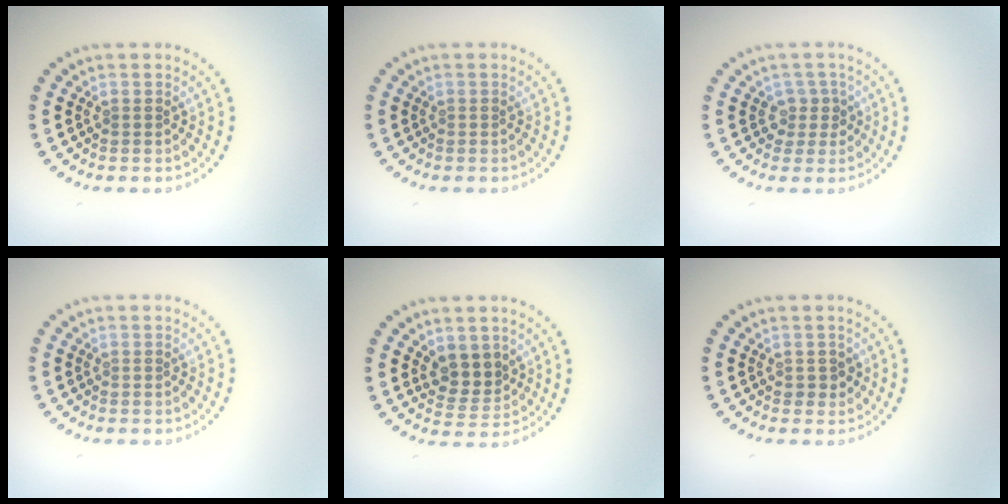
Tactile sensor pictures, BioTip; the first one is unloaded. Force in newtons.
{"total": 0.0}
{"total": 1.9, "press": 1.4, "slide": 1.3}
{"total": 0.0}
{"total": 2.9, "press": 2.6, "slide": 1.3}
{"total": 1.1, "press": 1.0, "slide": 0.3}